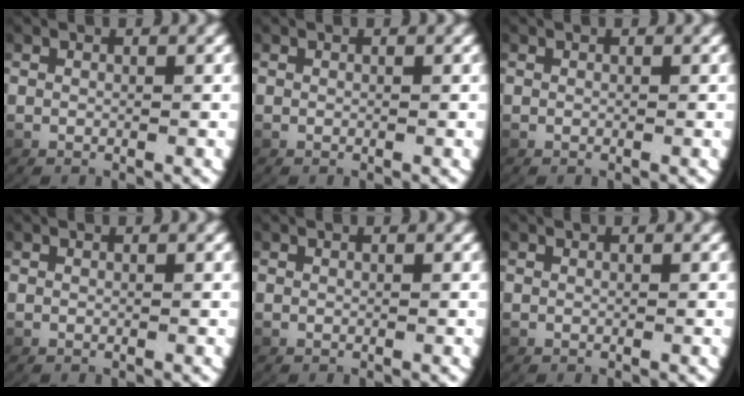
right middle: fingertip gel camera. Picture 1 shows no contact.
{"total": 0.0}
{"total": 0.0}
{"total": 0.0}
{"total": 0.0}
{"total": 0.0}